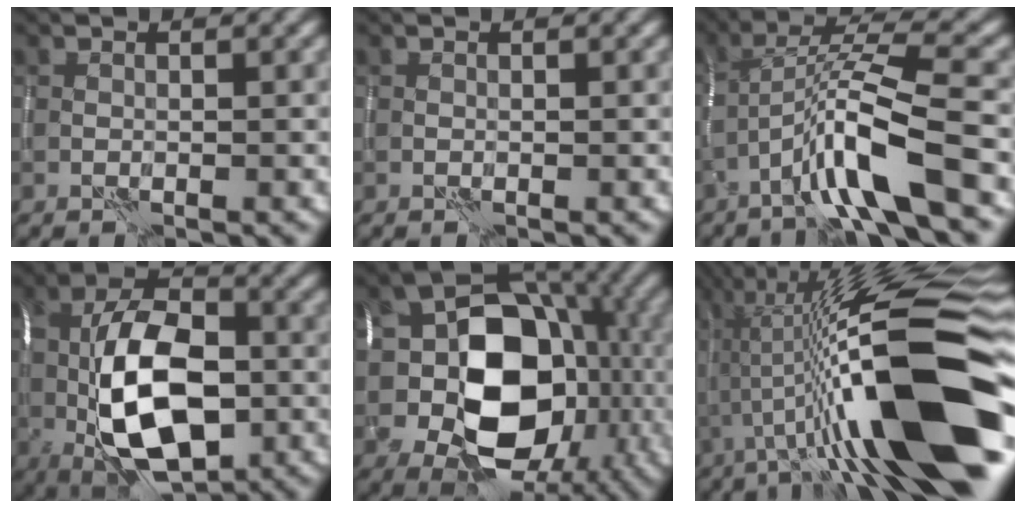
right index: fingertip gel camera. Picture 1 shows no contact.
{"total": 0.0}
{"total": 8.1, "force": [-4.0, 1.0, 7.0], "torque": [-0.129, 0.018, -0.076]}
{"total": 12.6, "force": [-2.8, 6.4, 10.5], "torque": [-0.176, 0.007, -0.060]}
{"total": 14.2, "force": [-2.1, 10.0, 9.9], "torque": [-0.117, -0.008, -0.044]}
{"total": 18.0, "force": [-2.0, 3.6, 17.5], "torque": [-0.275, 0.040, -0.042]}